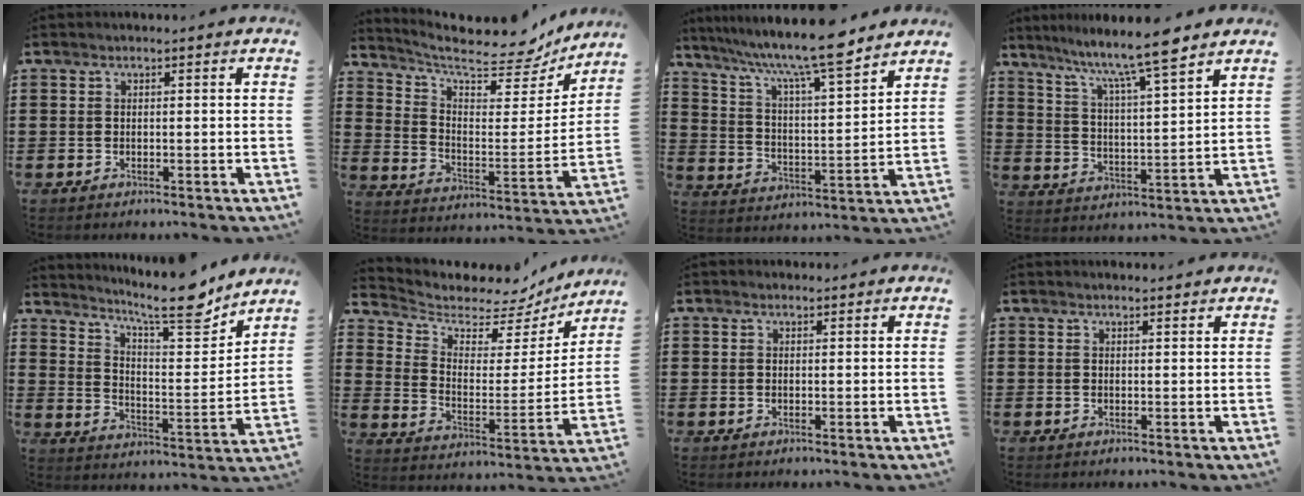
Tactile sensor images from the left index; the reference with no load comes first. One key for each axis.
{"total": 9.1, "fx": 8.1, "fy": 1.3, "fz": 3.9, "tx": -0.095, "ty": -0.063, "tz": 0.135}
{"total": 10.4, "fx": 8.7, "fy": 0.8, "fz": 5.7, "tx": -0.124, "ty": -0.051, "tz": 0.141}
{"total": 8.2, "fx": 6.8, "fy": -0.2, "fz": 4.6, "tx": -0.111, "ty": -0.040, "tz": 0.112}
{"total": 11.2, "fx": 9.5, "fy": 1.5, "fz": 5.8, "tx": -0.109, "ty": -0.059, "tz": 0.160}
{"total": 5.5, "fx": 5.0, "fy": 2.1, "fz": 0.8, "tx": -0.050, "ty": -0.041, "tz": 0.084}
{"total": 0.7, "fx": 0.5, "fy": 0.4, "fz": 0.2, "tx": -0.005, "ty": 0.003, "tz": 0.010}
{"total": 1.1, "fx": 1.0, "fy": 0.4, "fz": 0.0, "tx": -0.002, "ty": 0.001, "tz": 0.021}